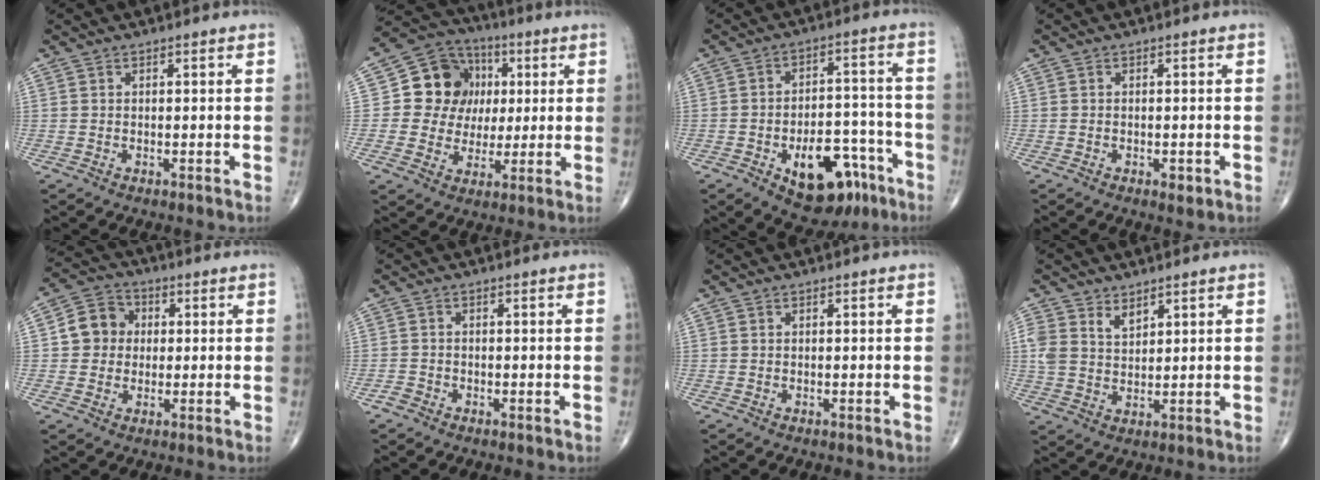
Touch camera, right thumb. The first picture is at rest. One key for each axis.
{"total": 13.4, "fx": 2.2, "fy": 12.0, "fz": 5.7, "tx": -0.046, "ty": 0.010, "tz": 0.036}
{"total": 15.6, "fx": -7.7, "fy": 8.5, "fz": 10.5, "tx": -0.119, "ty": 0.054, "tz": -0.099}
{"total": 1.7, "fx": -0.7, "fy": 0.8, "fz": 1.3, "tx": -0.019, "ty": -0.001, "tz": -0.008}
{"total": 7.7, "fx": 0.7, "fy": 6.9, "fz": 3.1, "tx": -0.028, "ty": 0.014, "tz": -0.001}
{"total": 1.2, "fx": -0.9, "fy": 0.7, "fz": 0.2, "tx": -0.006, "ty": 0.001, "tz": -0.024}
{"total": 0.0}
{"total": 5.1, "fx": 3.0, "fy": 3.1, "fz": 2.6, "tx": -0.035, "ty": -0.017, "tz": 0.065}